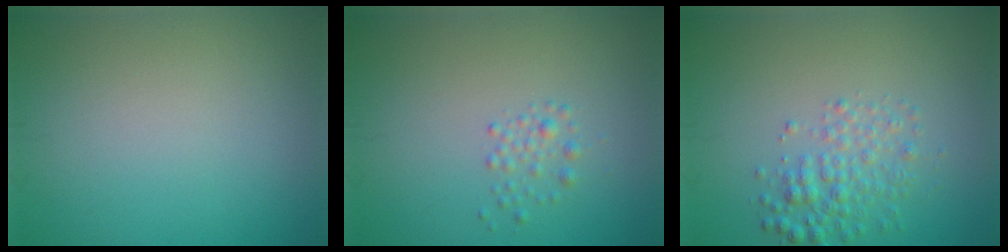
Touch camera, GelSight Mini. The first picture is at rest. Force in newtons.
{"total": 1.2, "press": 1.2, "slide": 0.0}
{"total": 2.8, "press": 2.8, "slide": 0.1}